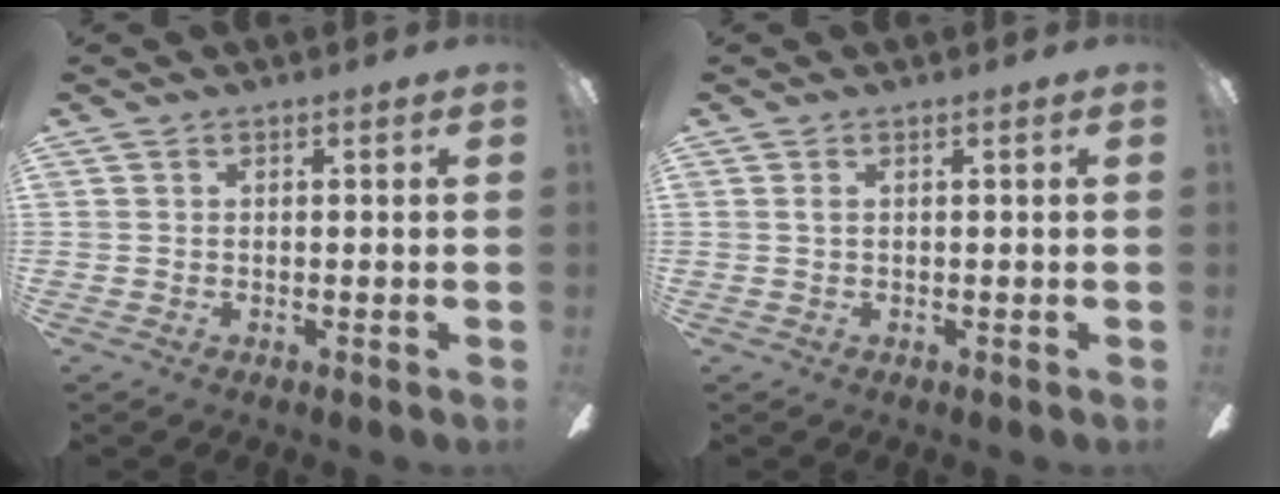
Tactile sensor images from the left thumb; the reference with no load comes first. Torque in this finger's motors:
{"motor_torque": [0.04, 0.04, 0.00, -0.02, 0.04]}